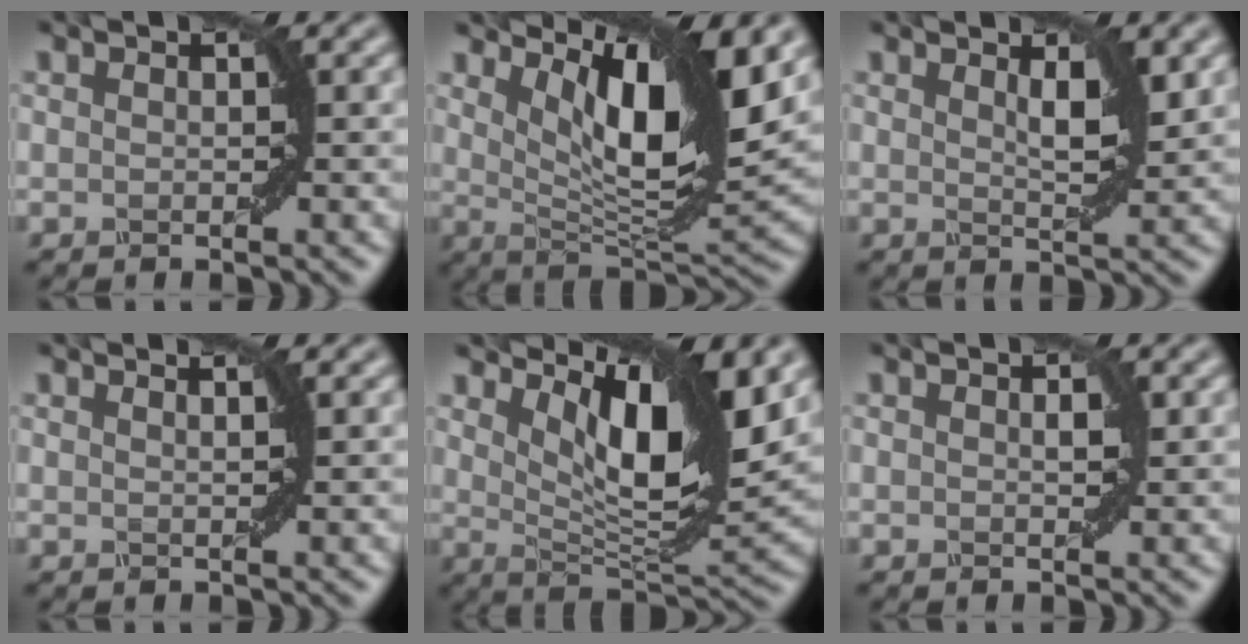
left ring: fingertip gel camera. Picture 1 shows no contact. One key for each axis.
{"total": 10.4, "fx": 4.7, "fy": 3.0, "fz": 8.7, "tx": -0.140, "ty": -0.008, "tz": 0.089}
{"total": 2.2, "fx": 1.0, "fy": 0.7, "fz": 1.9, "tx": -0.028, "ty": -0.006, "tz": 0.021}
{"total": 1.5, "fx": 1.0, "fy": 0.8, "fz": 0.8, "tx": 0.006, "ty": -0.006, "tz": -0.008}
{"total": 9.2, "fx": 4.4, "fy": 3.0, "fz": 7.5, "tx": -0.124, "ty": -0.013, "tz": 0.081}
{"total": 0.6, "fx": 0.0, "fy": 0.4, "fz": 0.5, "tx": -0.010, "ty": -0.003, "tz": 0.004}